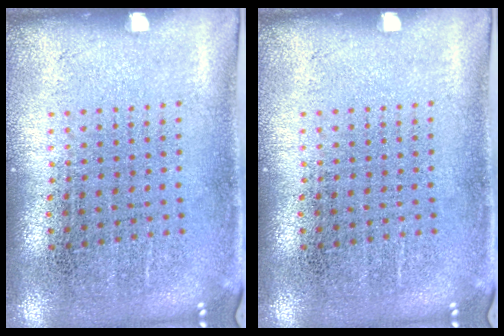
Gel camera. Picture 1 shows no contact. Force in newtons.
{"total": 0.0}